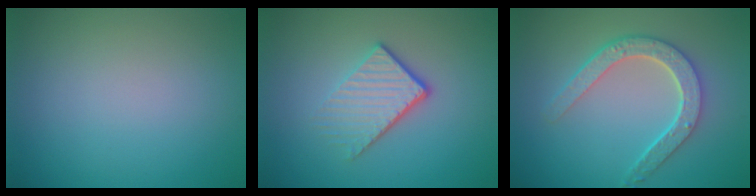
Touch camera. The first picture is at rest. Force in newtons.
{"total": 3.9, "press": 2.7, "slide": 2.9}
{"total": 4.5, "press": 3.5, "slide": 2.7}